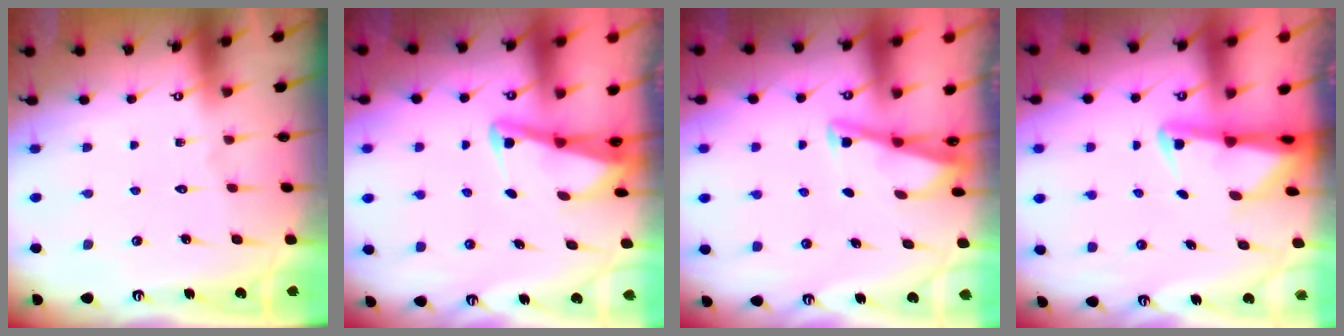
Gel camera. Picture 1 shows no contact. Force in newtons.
{"total": 3.1, "press": 3.1, "slide": 0.3}
{"total": 2.9, "press": 2.9, "slide": 0.3}
{"total": 2.7, "press": 2.6, "slide": 0.6}